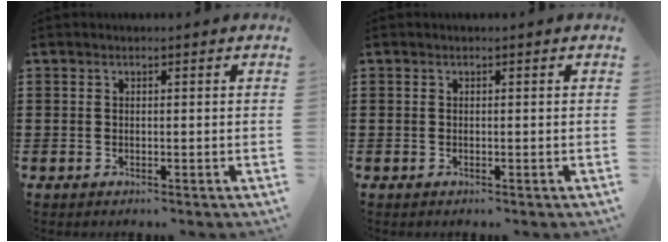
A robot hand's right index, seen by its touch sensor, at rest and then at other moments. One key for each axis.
{"total": 0.0}